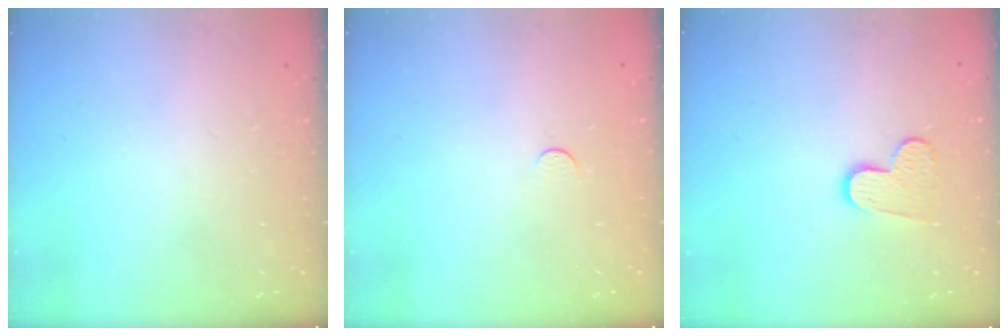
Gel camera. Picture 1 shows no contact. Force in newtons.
{"total": 3.0, "press": 3.0, "slide": 0.3}
{"total": 8.9, "press": 8.9, "slide": 0.6}